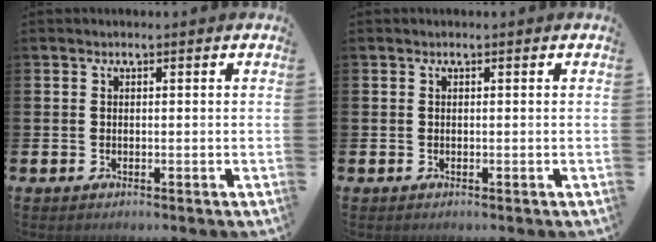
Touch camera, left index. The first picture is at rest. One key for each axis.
{"total": 0.0}